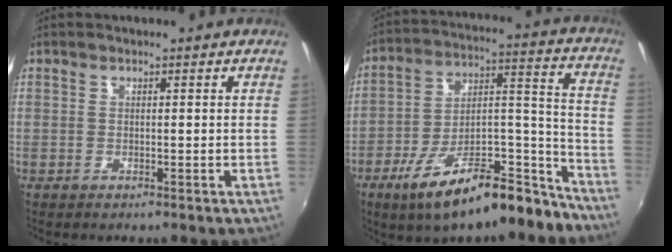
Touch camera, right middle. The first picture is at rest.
{"total": 22.4, "force": [-16.4, 6.9, 13.6], "torque": [-0.209, 0.019, -0.250]}